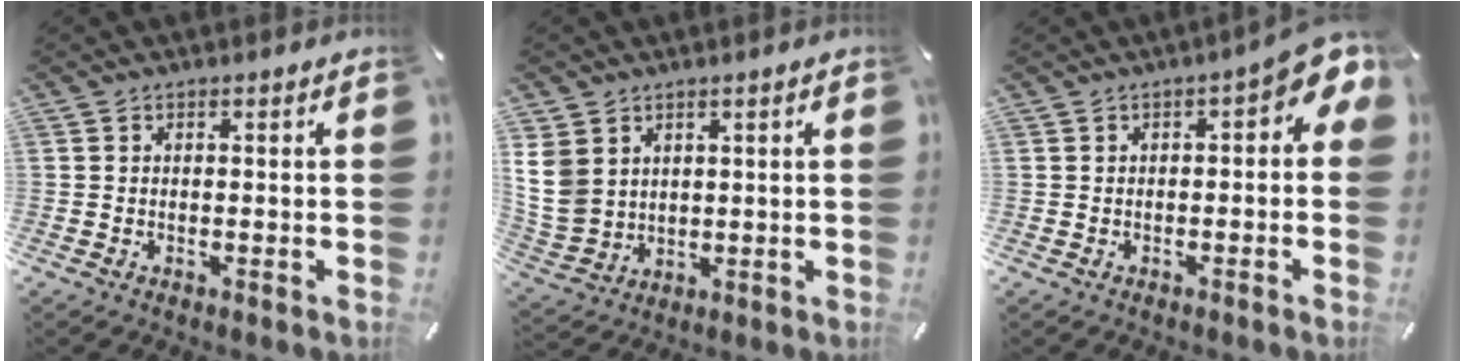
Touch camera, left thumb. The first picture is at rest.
{"total": 8.8, "force": [3.1, 7.6, 3.2], "torque": [-0.116, -0.011, 0.061]}
{"total": 4.3, "force": [0.5, 2.4, 3.5], "torque": [-0.051, 0.000, 0.003]}